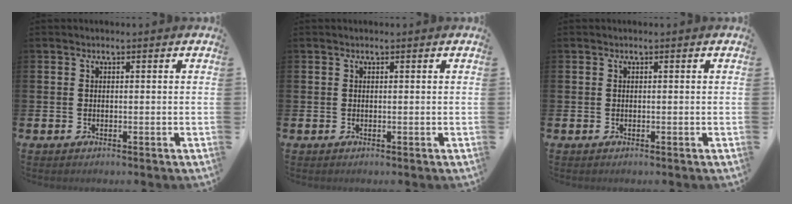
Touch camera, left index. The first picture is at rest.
{"total": 0.0}
{"total": 0.0}